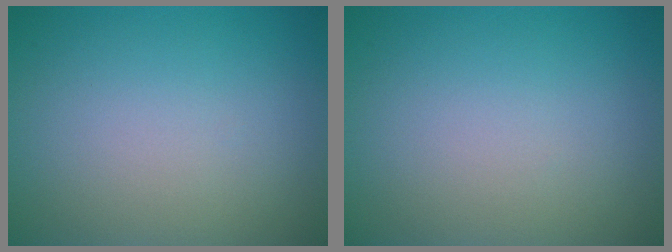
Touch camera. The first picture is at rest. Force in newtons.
{"total": 0.0}